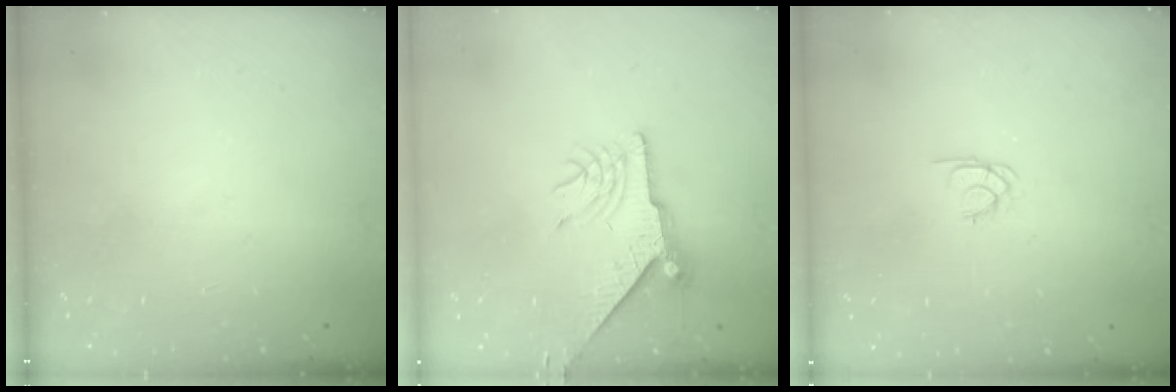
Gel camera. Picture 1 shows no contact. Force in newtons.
{"total": 8.7, "press": 8.7, "slide": 0.6}
{"total": 1.8, "press": 1.8, "slide": 0.3}